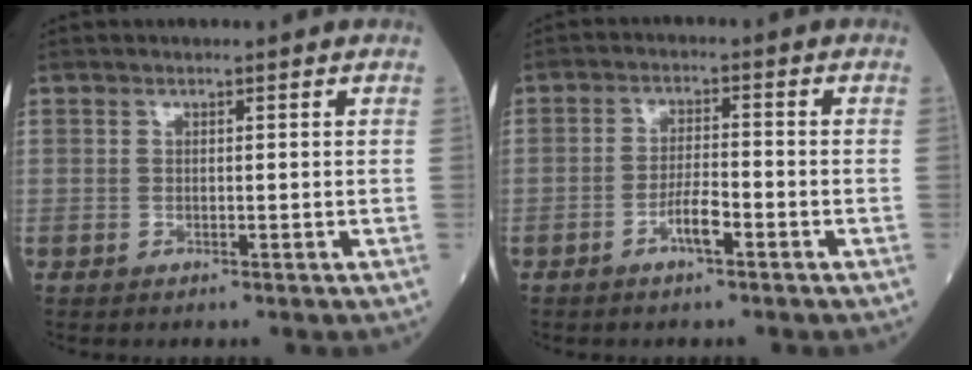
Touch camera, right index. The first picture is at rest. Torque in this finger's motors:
{"motor_torque": [0.44, -0.24, 0.07, 0.02]}